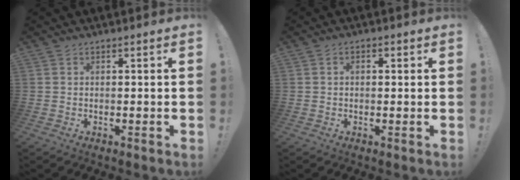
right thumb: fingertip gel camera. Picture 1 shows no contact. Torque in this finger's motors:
{"motor_torque": [-0.01, -0.01, -0.15, -0.20, -0.09]}